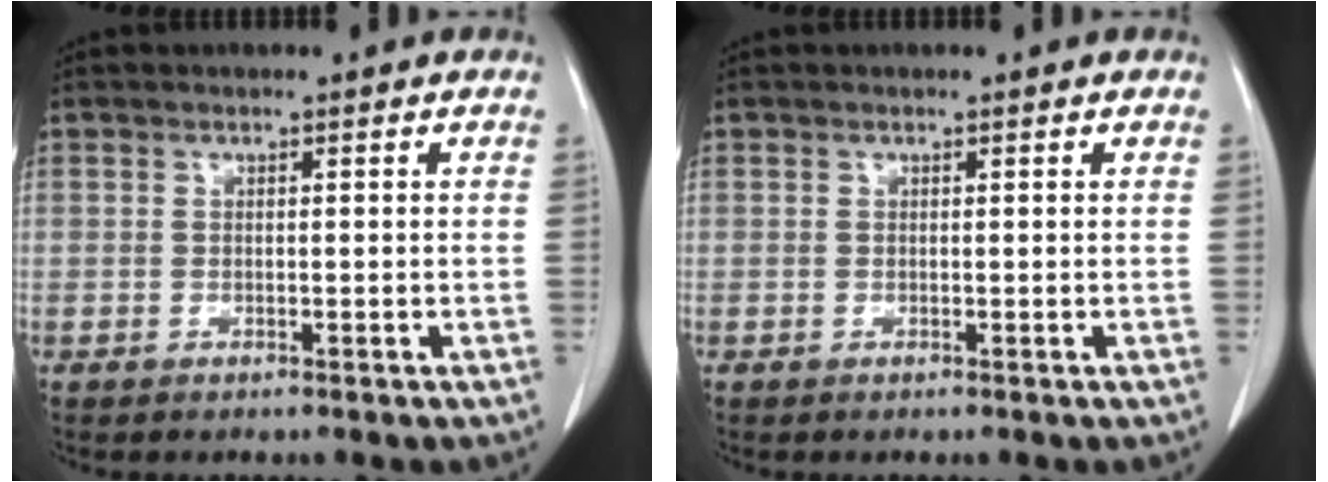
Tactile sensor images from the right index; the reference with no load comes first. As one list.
[{"total": 0.0}]